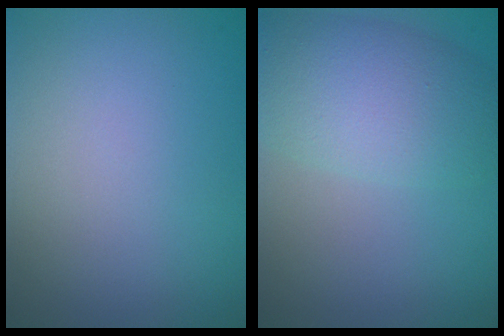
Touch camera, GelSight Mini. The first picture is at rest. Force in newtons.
{"total": 6.1, "press": 6.1, "slide": 0.1}